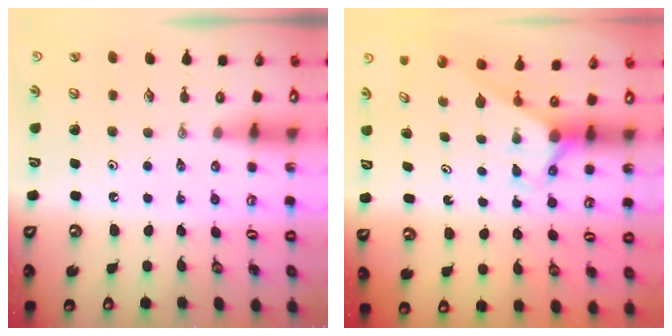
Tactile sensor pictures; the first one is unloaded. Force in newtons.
{"total": 2.7, "press": 2.7, "slide": 0.0}